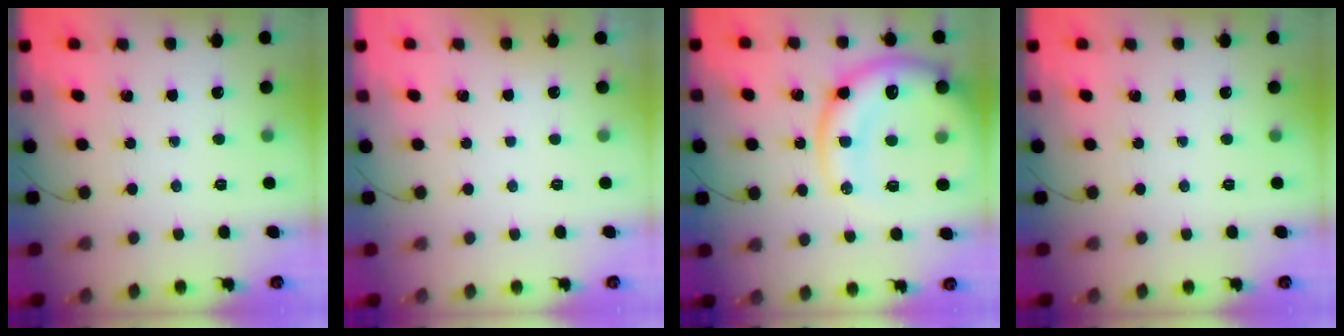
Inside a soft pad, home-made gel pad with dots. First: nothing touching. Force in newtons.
{"total": 2.9, "press": 2.9, "slide": 0.1}
{"total": 18.7, "press": 18.3, "slide": 3.8}
{"total": 0.0}